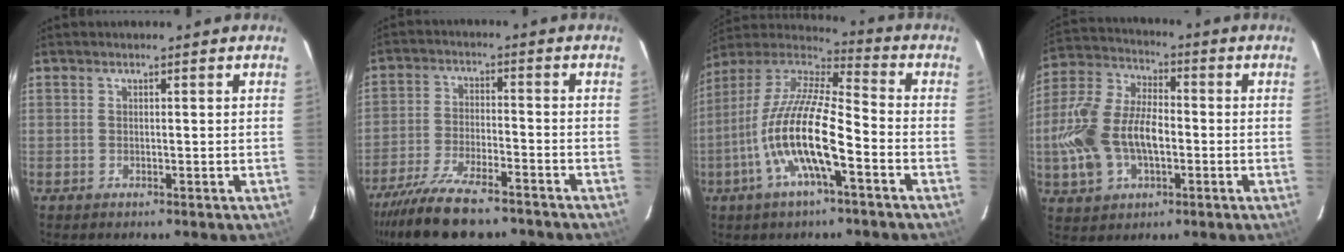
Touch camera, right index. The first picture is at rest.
{"total": 14.8, "force": [-12.0, 4.1, 7.7], "torque": [-0.169, -0.027, -0.205]}
{"total": 17.2, "force": [-6.1, 3.8, 15.6], "torque": [-0.299, -0.014, -0.124]}
{"total": 16.4, "force": [-2.9, 9.8, 12.9], "torque": [-0.290, 0.010, -0.050]}